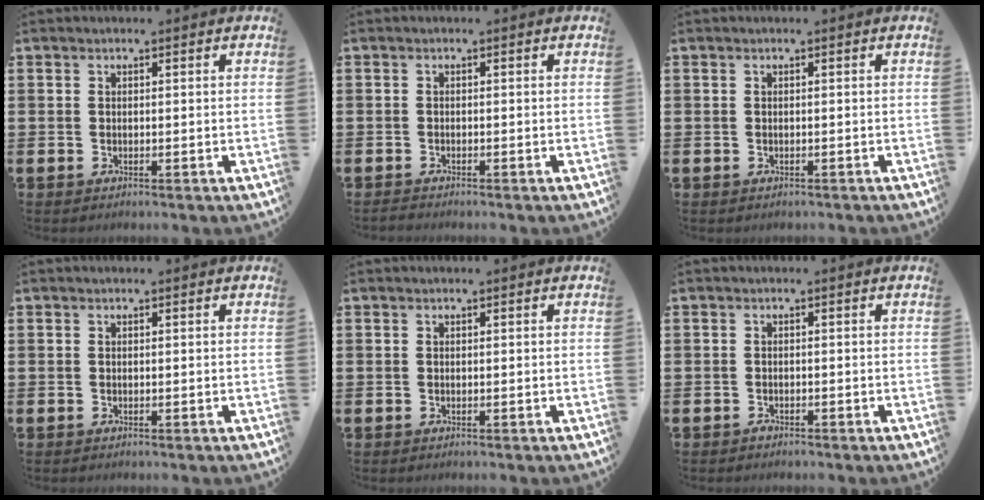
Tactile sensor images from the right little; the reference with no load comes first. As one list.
[{"total": 0.5, "force": [-0.5, 0.1, 0.2], "torque": [-0.004, -0.001, -0.010]}, {"total": 0.0}, {"total": 0.0}, {"total": 0.0}, {"total": 0.6, "force": [-0.6, 0.2, 0.0], "torque": [-0.002, -0.001, -0.013]}]